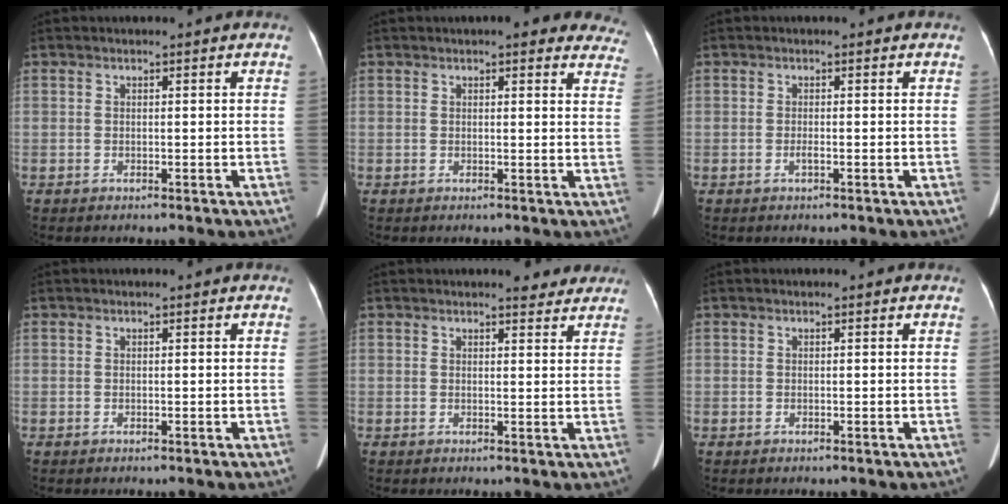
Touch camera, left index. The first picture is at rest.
{"total": 11.3, "force": [10.0, 3.0, 4.4], "torque": [-0.009, -0.005, 0.085]}
{"total": 0.7, "force": [-0.3, 0.0, 0.6], "torque": [-0.014, 0.000, -0.005]}
{"total": 0.0}
{"total": 3.9, "force": [3.5, 1.0, 1.3], "torque": [-0.010, 0.001, 0.033]}
{"total": 0.0}